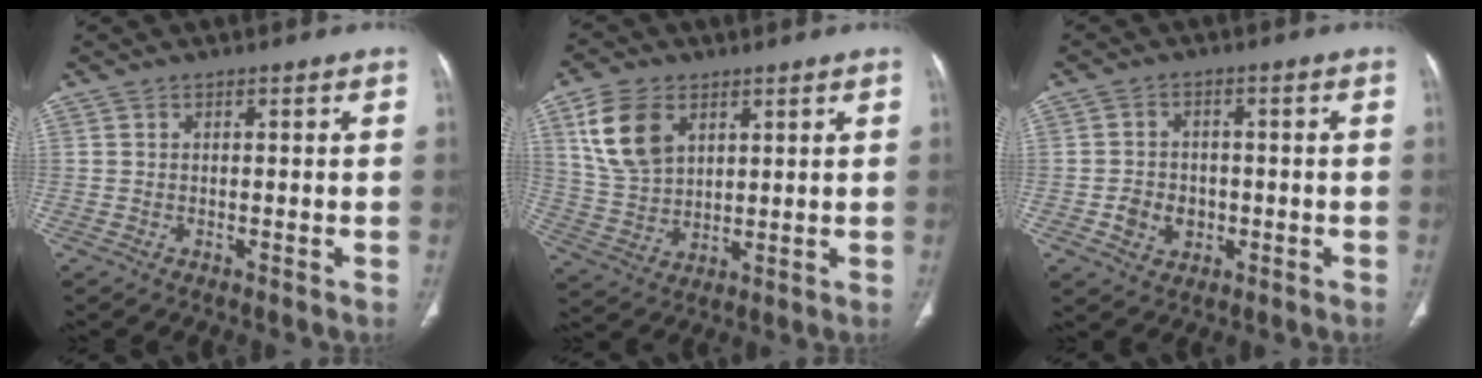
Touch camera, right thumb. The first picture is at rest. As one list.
[{"total": 11.3, "force": [4.9, 7.3, 7.1], "torque": [-0.120, -0.013, 0.105]}, {"total": 5.5, "force": [-1.4, 4.7, 2.6], "torque": [-0.023, 0.013, -0.017]}]